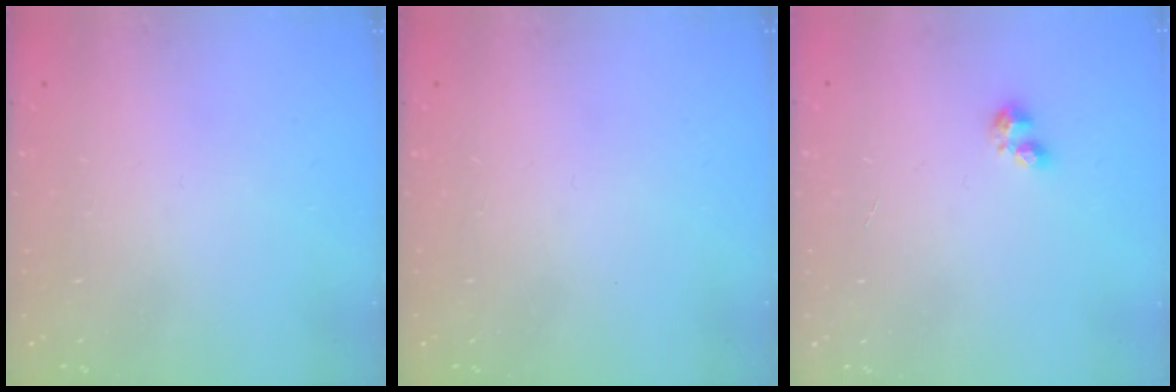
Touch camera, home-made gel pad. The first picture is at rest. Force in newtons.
{"total": 0.0}
{"total": 2.8, "press": 2.8, "slide": 0.5}